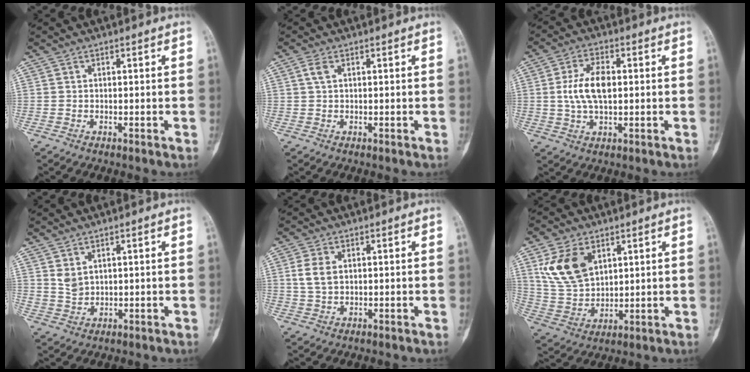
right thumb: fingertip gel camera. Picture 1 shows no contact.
{"total": 1.7, "force": [0.6, 0.8, 1.3], "torque": [-0.036, 0.010, 0.015]}
{"total": 8.6, "force": [0.6, 4.4, 7.4], "torque": [-0.145, 0.007, 0.010]}
{"total": 3.1, "force": [1.4, 2.0, 1.8], "torque": [-0.030, -0.011, 0.037]}
{"total": 4.3, "force": [0.9, 2.7, 3.2], "torque": [-0.069, 0.002, 0.019]}
{"total": 12.1, "force": [5.1, 7.8, 7.8], "torque": [-0.136, -0.016, 0.111]}